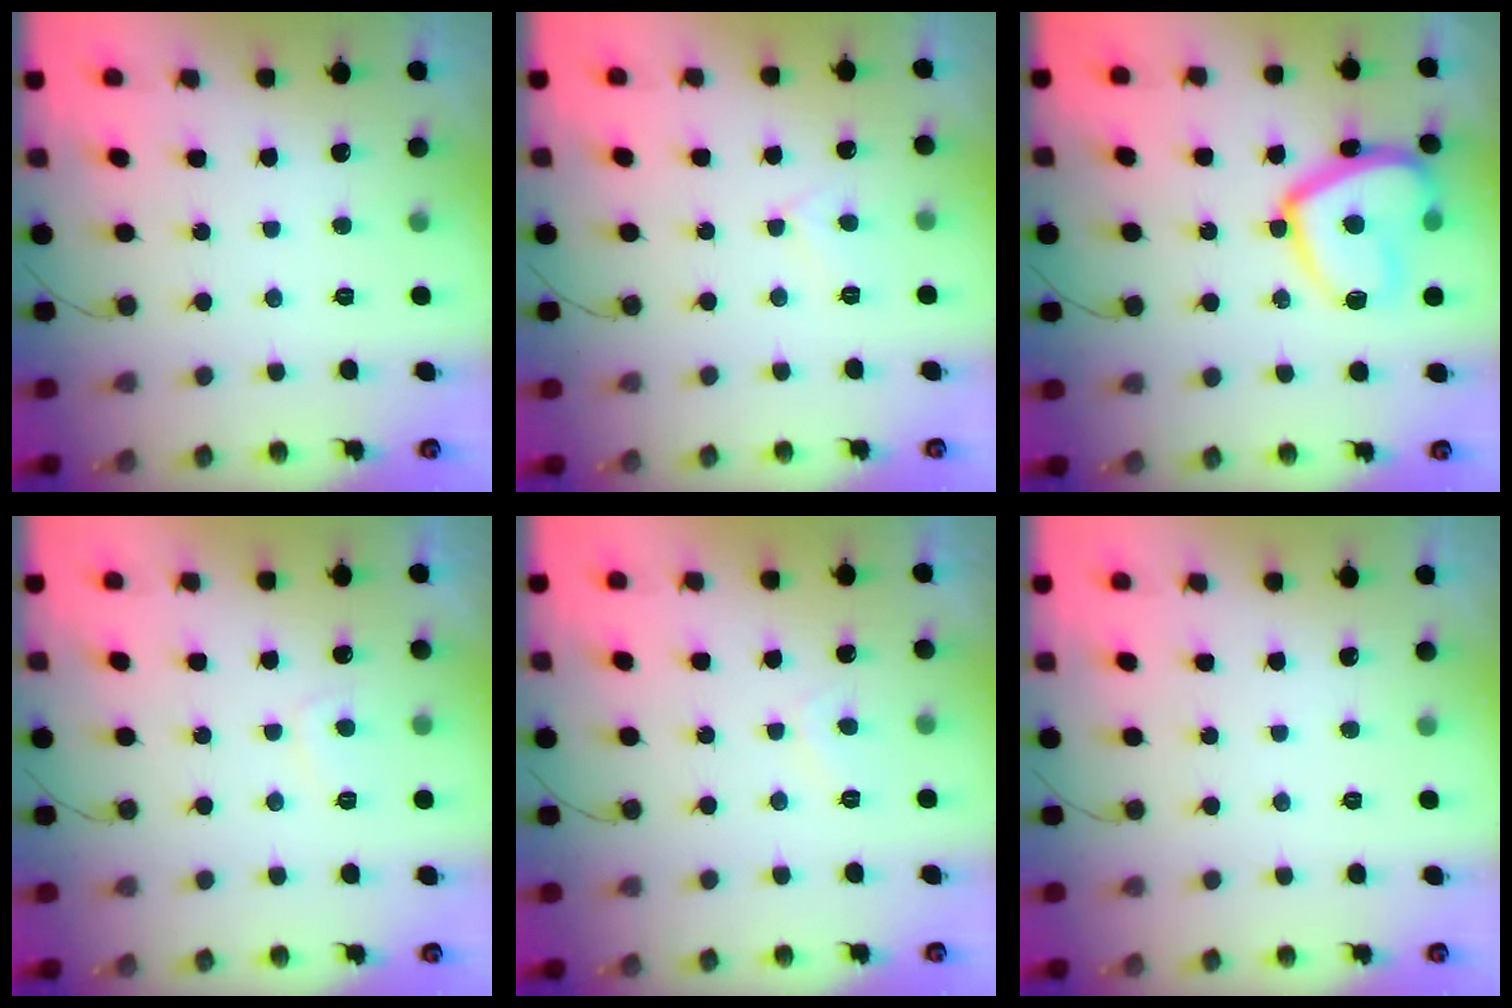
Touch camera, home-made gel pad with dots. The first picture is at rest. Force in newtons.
{"total": 4.1, "press": 4.1, "slide": 0.4}
{"total": 15.9, "press": 15.8, "slide": 1.6}
{"total": 2.9, "press": 2.8, "slide": 0.6}
{"total": 2.3, "press": 2.2, "slide": 0.7}
{"total": 0.0}